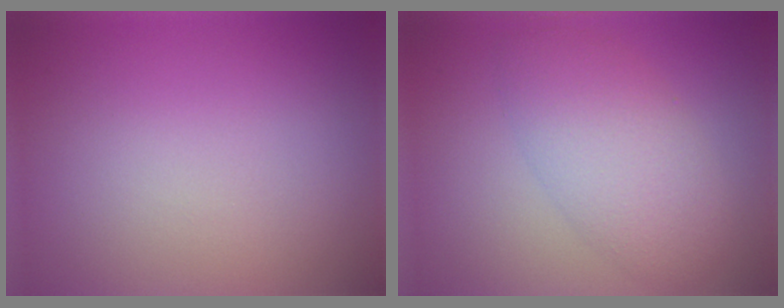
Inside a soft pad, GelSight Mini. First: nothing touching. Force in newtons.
{"total": 5.1, "press": 5.1, "slide": 0.2}